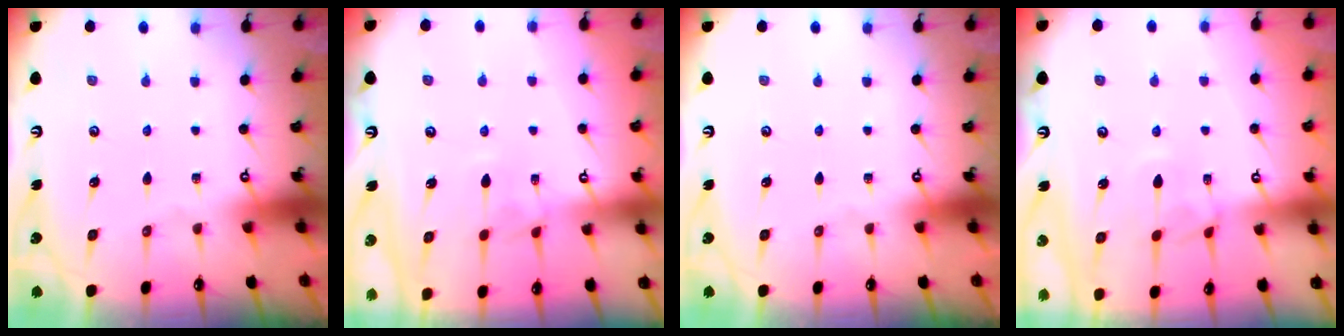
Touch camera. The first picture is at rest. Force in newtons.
{"total": 2.2, "press": 2.2, "slide": 0.5}
{"total": 0.0}
{"total": 3.4, "press": 3.4, "slide": 0.6}